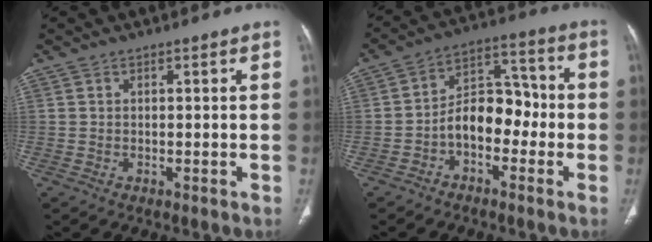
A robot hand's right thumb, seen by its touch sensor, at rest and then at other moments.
{"total": 10.0, "force": [-2.9, 6.6, 7.0], "torque": [-0.083, 0.049, -0.060]}